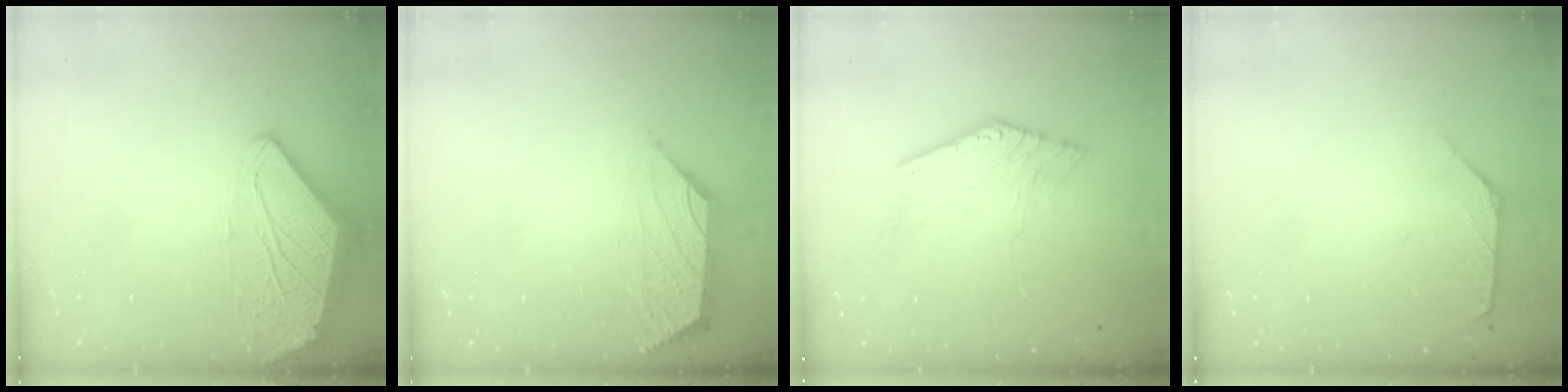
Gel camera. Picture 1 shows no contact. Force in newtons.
{"total": 0.8, "press": 0.5, "slide": 0.6}
{"total": 4.6, "press": 4.4, "slide": 1.2}
{"total": 1.6, "press": 1.5, "slide": 0.4}